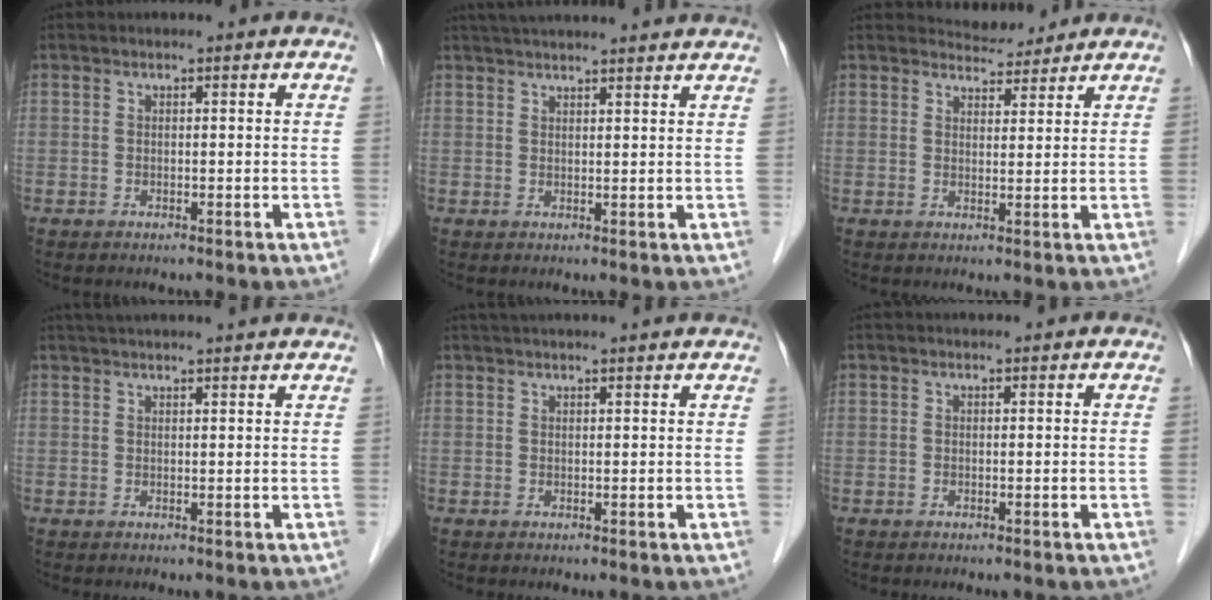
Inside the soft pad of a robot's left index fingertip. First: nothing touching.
{"total": 13.6, "force": [12.4, 0.5, 5.4], "torque": [-0.087, 0.036, 0.165]}
{"total": 3.2, "force": [3.1, 0.5, -0.4], "torque": [-0.002, -0.001, 0.051]}
{"total": 11.3, "force": [10.3, 0.3, 4.6], "torque": [-0.070, 0.032, 0.131]}
{"total": 9.3, "force": [8.5, 0.0, 3.8], "torque": [-0.055, 0.034, 0.103]}
{"total": 0.6, "force": [0.6, 0.1, 0.1], "torque": [-0.010, 0.007, 0.009]}